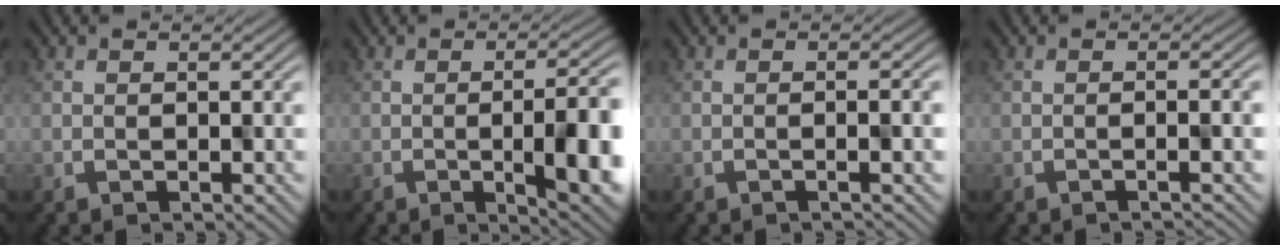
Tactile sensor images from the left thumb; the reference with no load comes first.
{"total": 9.9, "force": [-2.5, 2.7, 9.2], "torque": [-0.108, -0.001, -0.026]}
{"total": 1.6, "force": [-0.4, 0.0, 1.5], "torque": [-0.017, 0.009, -0.015]}
{"total": 1.8, "force": [-0.7, 0.0, 1.6], "torque": [-0.018, 0.011, -0.020]}